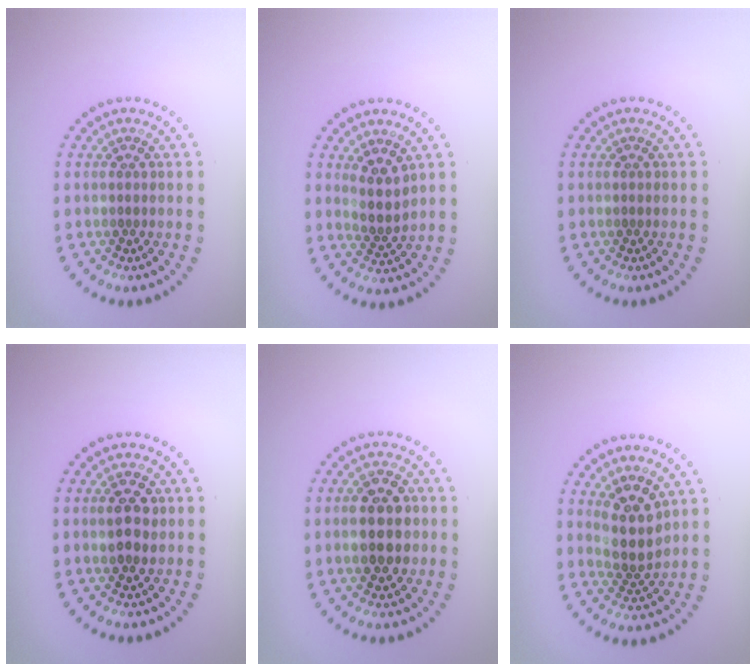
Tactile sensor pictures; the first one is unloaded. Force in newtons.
{"total": 2.4, "press": 2.0, "slide": 1.4}
{"total": 0.0}
{"total": 2.6, "press": 2.6, "slide": 0.2}
{"total": 5.5, "press": 5.5, "slide": 0.3}
{"total": 4.0, "press": 3.7, "slide": 1.5}